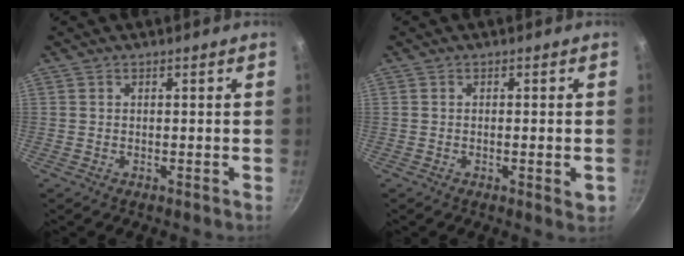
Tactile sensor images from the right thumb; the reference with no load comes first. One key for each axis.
{"total": 2.9, "fx": -0.7, "fy": 0.7, "fz": 2.7, "tx": -0.040, "ty": -0.004, "tz": -0.012}